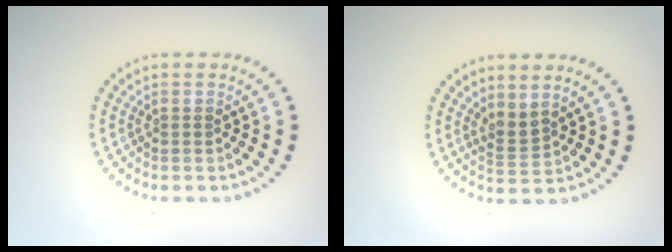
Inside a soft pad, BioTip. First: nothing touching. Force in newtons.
{"total": 1.8, "press": 1.4, "slide": 1.2}